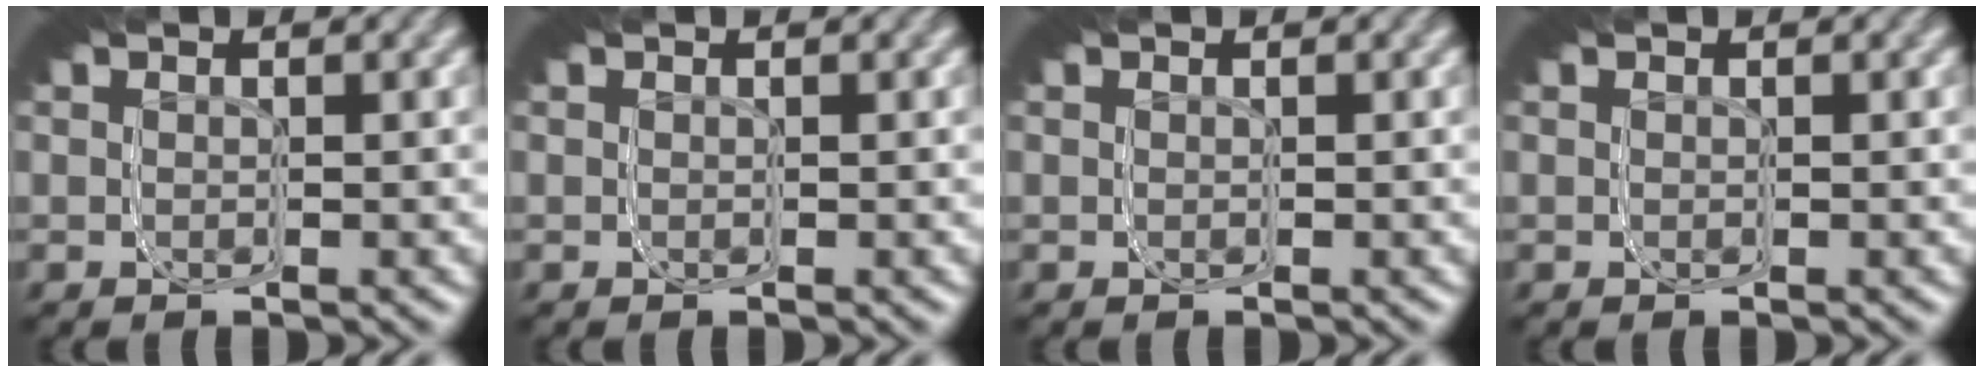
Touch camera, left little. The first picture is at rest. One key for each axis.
{"total": 0.0}
{"total": 0.0}
{"total": 0.0}